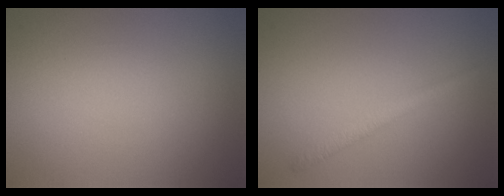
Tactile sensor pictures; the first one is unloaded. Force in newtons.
{"total": 1.5, "press": 1.5, "slide": 0.0}